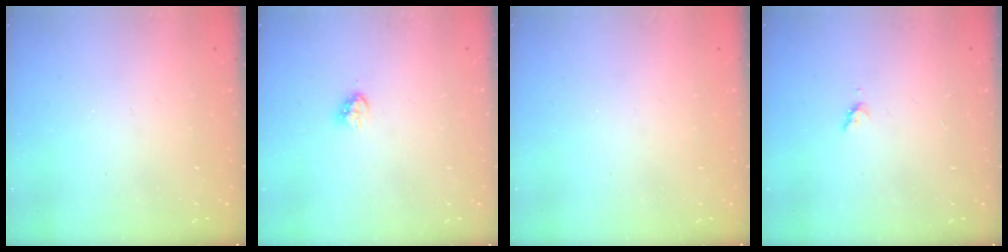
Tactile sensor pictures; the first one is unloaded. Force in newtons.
{"total": 3.6, "press": 3.6, "slide": 0.6}
{"total": 0.0}
{"total": 3.6, "press": 3.5, "slide": 0.6}